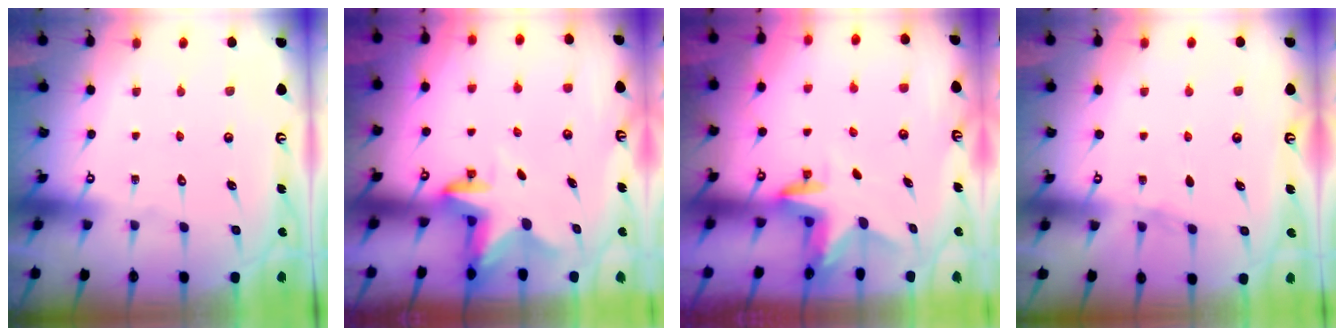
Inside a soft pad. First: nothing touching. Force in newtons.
{"total": 2.6, "press": 2.5, "slide": 0.5}
{"total": 2.9, "press": 2.9, "slide": 0.1}
{"total": 4.8, "press": 3.9, "slide": 2.7}